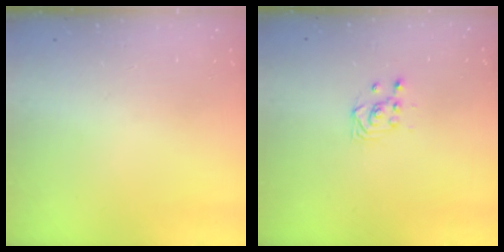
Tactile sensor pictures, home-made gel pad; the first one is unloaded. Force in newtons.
{"total": 3.8, "press": 3.8, "slide": 0.3}